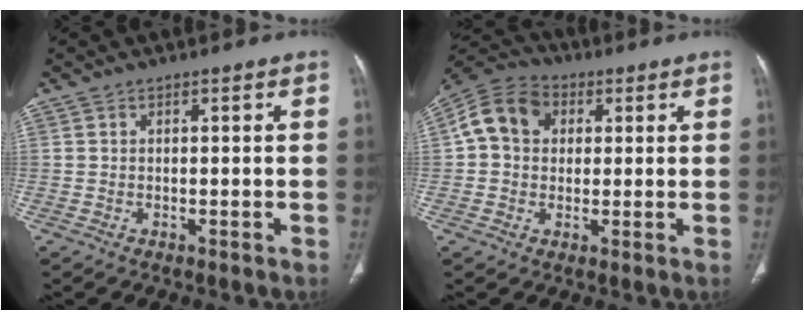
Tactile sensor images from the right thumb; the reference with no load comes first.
{"total": 10.1, "force": [2.0, 8.3, 5.4], "torque": [-0.087, 0.018, 0.023]}